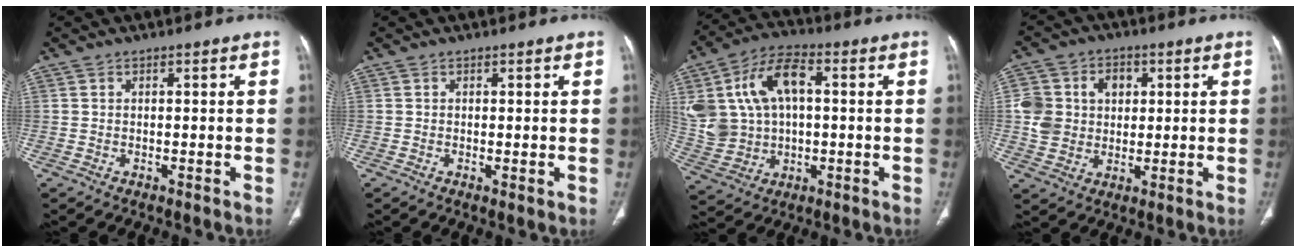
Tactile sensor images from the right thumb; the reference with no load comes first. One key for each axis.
{"total": 0.7, "fx": 0.0, "fy": 0.3, "fz": 0.7, "tx": -0.015, "ty": -0.004, "tz": -0.002}
{"total": 17.9, "fx": 3.5, "fy": 11.8, "fz": 13.0, "tx": -0.250, "ty": 0.022, "tz": 0.071}
{"total": 10.8, "fx": 1.7, "fy": 9.3, "fz": 5.2, "tx": -0.067, "ty": 0.010, "tz": 0.033}